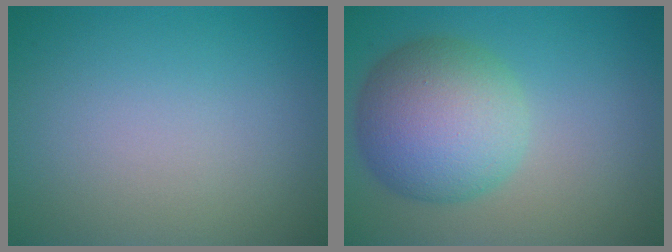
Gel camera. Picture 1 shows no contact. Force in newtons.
{"total": 8.1, "press": 8.1, "slide": 0.2}